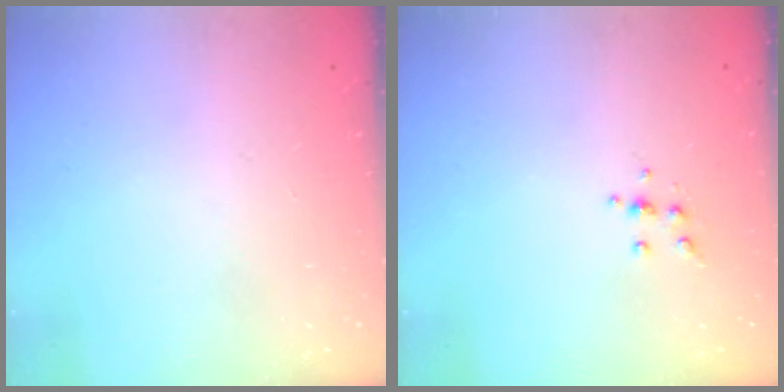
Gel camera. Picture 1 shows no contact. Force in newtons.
{"total": 4.1, "press": 4.0, "slide": 1.0}